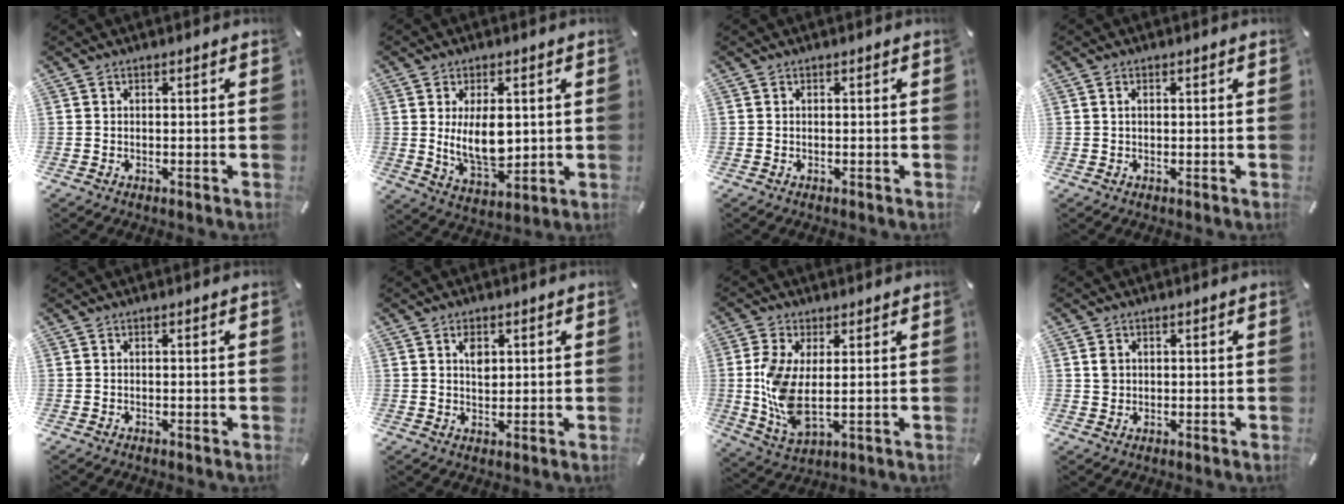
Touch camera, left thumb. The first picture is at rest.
{"total": 11.2, "force": [1.4, 6.3, 9.1], "torque": [-0.170, -0.014, 0.019]}
{"total": 0.0}
{"total": 0.9, "force": [0.3, 0.7, 0.6], "torque": [-0.015, 0.005, 0.004]}
{"total": 0.0}
{"total": 3.6, "force": [1.4, 2.5, 2.2], "torque": [-0.023, -0.003, 0.019]}
{"total": 10.2, "force": [1.2, 4.9, 8.8], "torque": [-0.207, -0.014, 0.024]}
{"total": 2.3, "force": [0.6, 2.2, 0.5], "torque": [-0.005, 0.003, 0.008]}